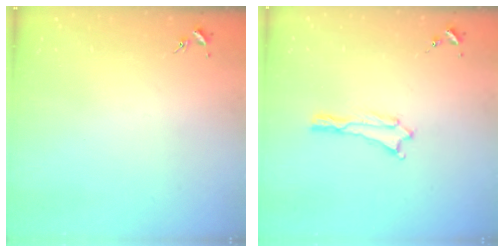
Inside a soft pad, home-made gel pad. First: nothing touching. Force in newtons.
{"total": 0.0}